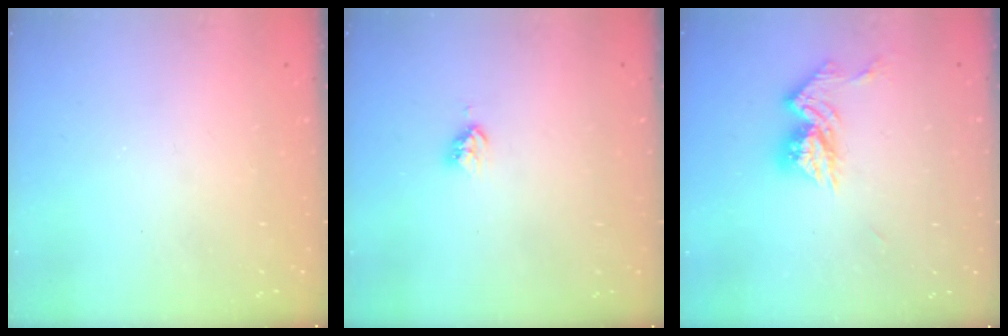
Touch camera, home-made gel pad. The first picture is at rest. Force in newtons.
{"total": 4.0, "press": 3.9, "slide": 0.4}
{"total": 11.5, "press": 11.4, "slide": 1.0}